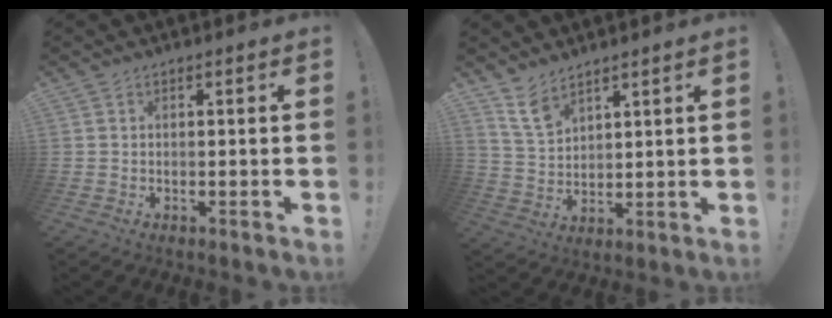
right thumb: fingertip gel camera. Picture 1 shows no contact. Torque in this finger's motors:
{"motor_torque": [-0.03, 0.17, 0.18, -0.01, 0.00]}